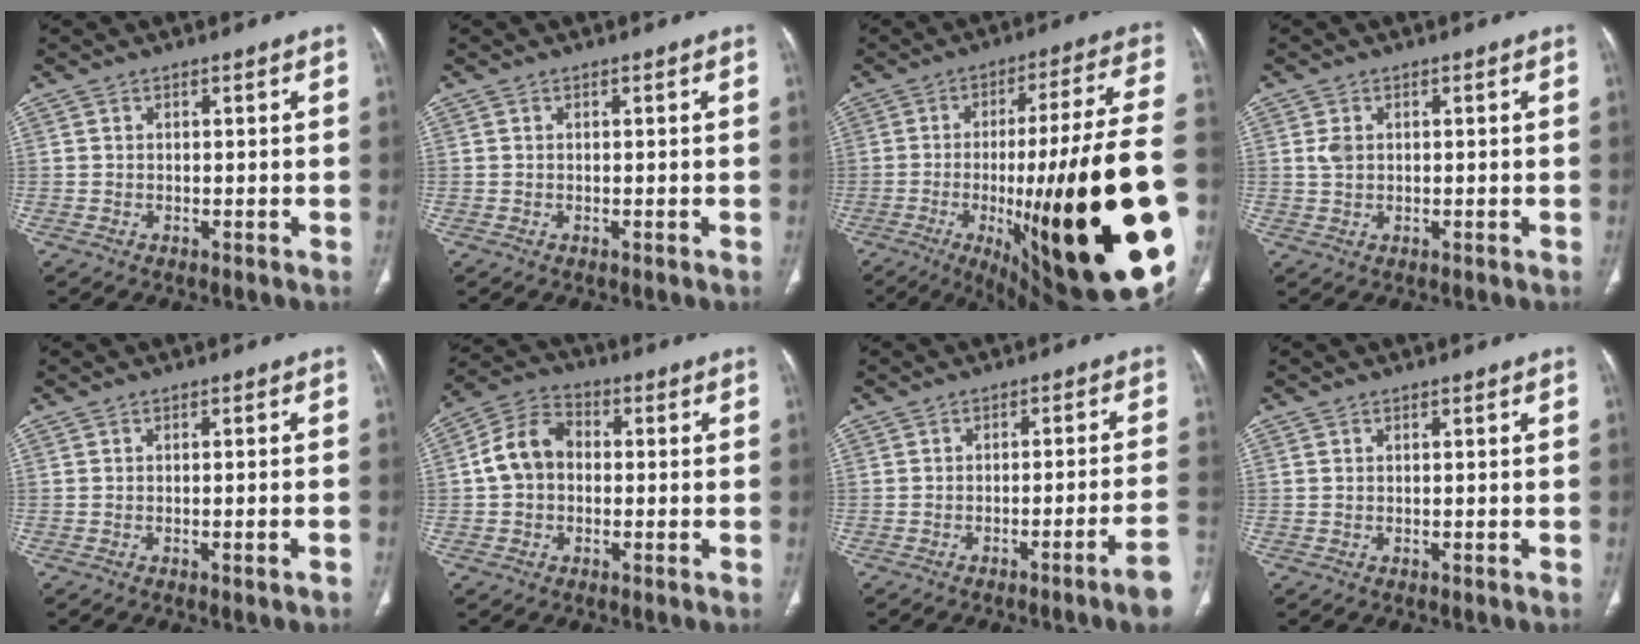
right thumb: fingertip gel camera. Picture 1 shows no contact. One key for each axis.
{"total": 0.0}
{"total": 36.9, "fx": -8.6, "fy": 7.9, "fz": 35.1, "tx": -0.448, "ty": 0.008, "tz": -0.119}
{"total": 2.2, "fx": 0.5, "fy": 1.6, "fz": 1.5, "tx": -0.030, "ty": 0.000, "tz": 0.013}
{"total": 1.9, "fx": -0.8, "fy": 0.2, "fz": 1.6, "tx": -0.034, "ty": 0.006, "tz": -0.010}
{"total": 8.8, "fx": -0.1, "fy": 6.9, "fz": 5.6, "tx": -0.093, "ty": 0.029, "tz": -0.015}
{"total": 7.3, "fx": -3.7, "fy": -1.1, "fz": 6.2, "tx": -0.088, "ty": 0.024, "tz": -0.053}
{"total": 0.0}